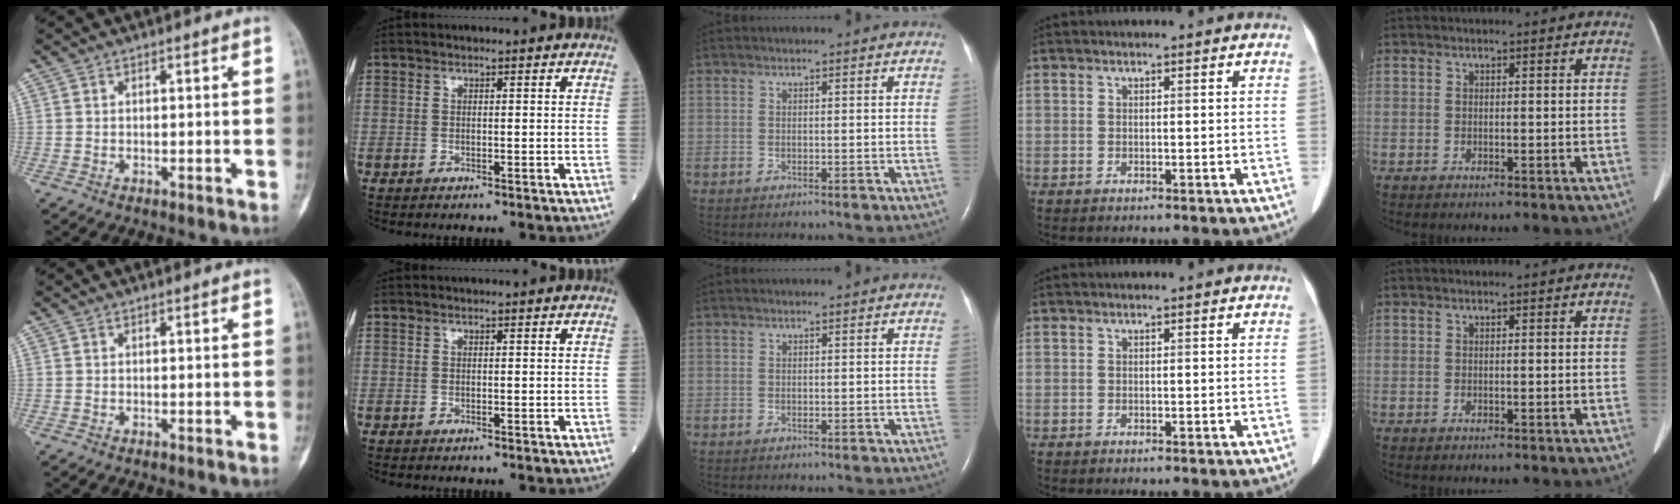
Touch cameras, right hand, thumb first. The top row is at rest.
{}